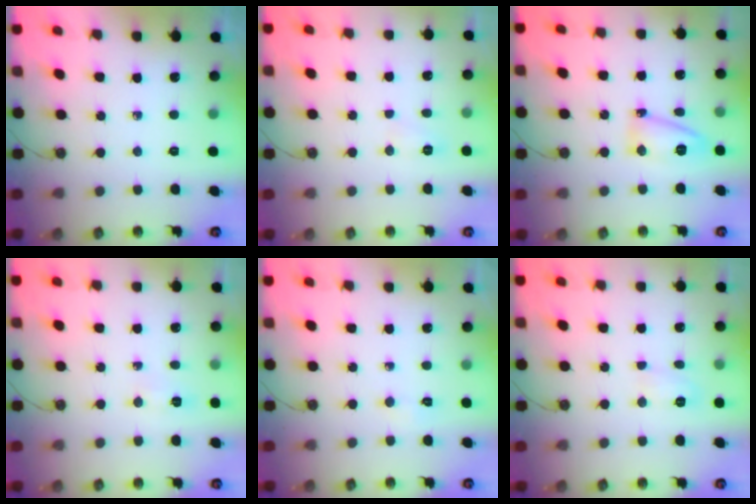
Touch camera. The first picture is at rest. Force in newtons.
{"total": 6.9, "press": 6.9, "slide": 0.6}
{"total": 8.1, "press": 8.1, "slide": 0.6}
{"total": 3.4, "press": 3.2, "slide": 1.1}
{"total": 2.8, "press": 2.8, "slide": 0.4}
{"total": 4.4, "press": 4.3, "slide": 0.7}